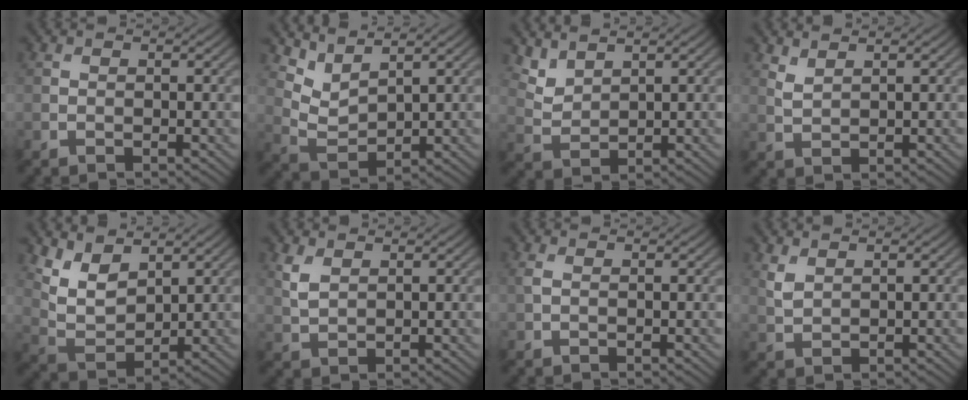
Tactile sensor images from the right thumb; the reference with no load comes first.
{"total": 4.6, "force": [3.8, 1.5, 2.1], "torque": [-0.065, -0.012, 0.086]}
{"total": 3.6, "force": [3.0, 1.3, 1.4], "torque": [-0.044, -0.001, 0.074]}
{"total": 1.9, "force": [1.6, 0.5, 0.9], "torque": [-0.029, 0.000, 0.040]}
{"total": 6.6, "force": [4.1, 3.3, 4.0], "torque": [-0.091, -0.011, 0.083]}
{"total": 2.7, "force": [1.5, 1.4, 1.7], "torque": [-0.049, -0.002, 0.035]}
{"total": 1.0, "force": [0.2, 0.4, 0.8], "torque": [-0.026, 0.003, 0.004]}
{"total": 2.1, "force": [1.3, 1.0, 1.2], "torque": [-0.036, -0.003, 0.032]}